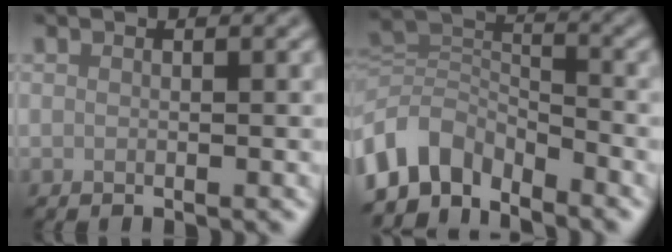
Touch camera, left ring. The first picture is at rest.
{"total": 6.4, "force": [-4.5, 3.6, 2.7], "torque": [-0.040, 0.000, -0.093]}